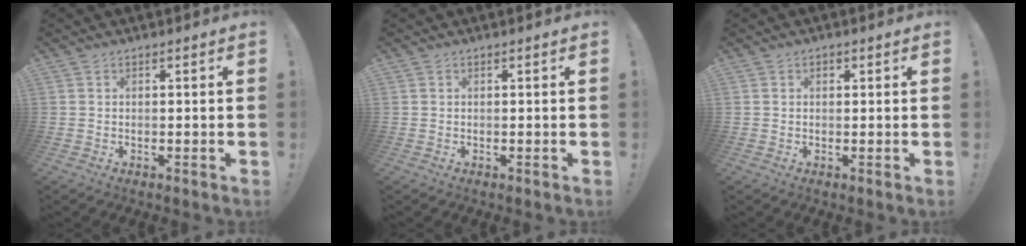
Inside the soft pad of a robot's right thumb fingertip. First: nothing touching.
{"total": 0.0}
{"total": 0.9, "force": [0.2, 0.8, 0.4], "torque": [0.001, 0.001, 0.001]}